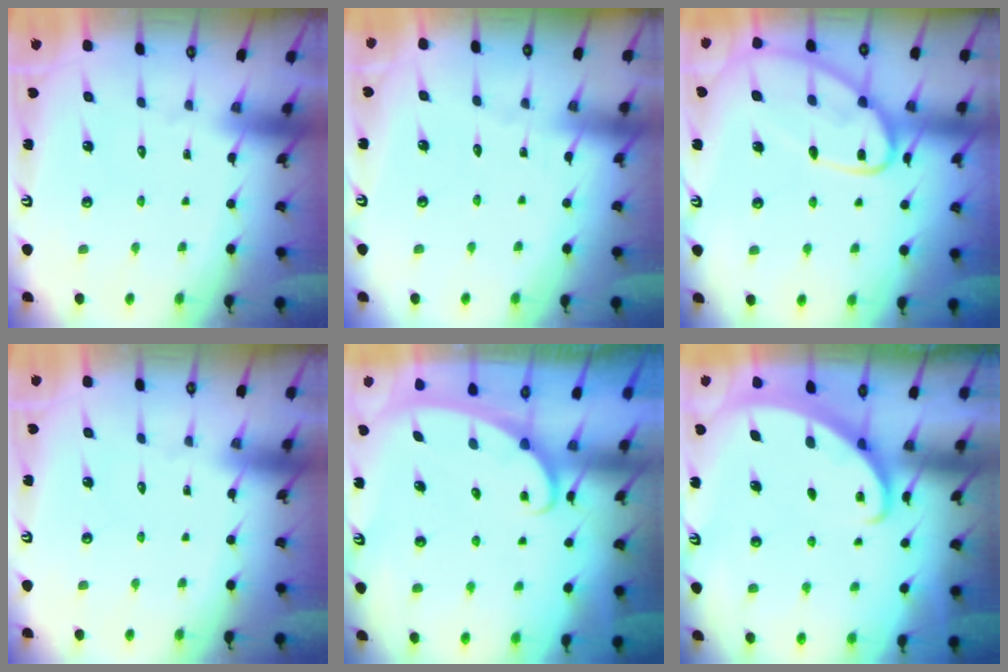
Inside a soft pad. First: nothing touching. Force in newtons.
{"total": 2.7, "press": 2.7, "slide": 0.3}
{"total": 15.4, "press": 15.4, "slide": 1.3}
{"total": 0.0}
{"total": 2.3, "press": 2.3, "slide": 0.3}
{"total": 2.1, "press": 2.0, "slide": 0.3}